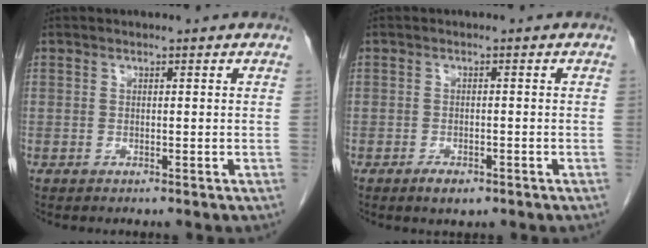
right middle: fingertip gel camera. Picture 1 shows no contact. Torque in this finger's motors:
{"motor_torque": [0.46, -0.26, 0.01, 0.03]}